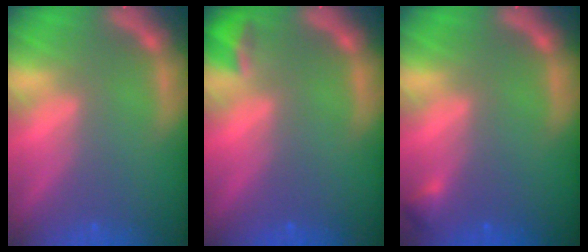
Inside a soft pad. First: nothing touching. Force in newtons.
{"total": 1.9}
{"total": 0.9}